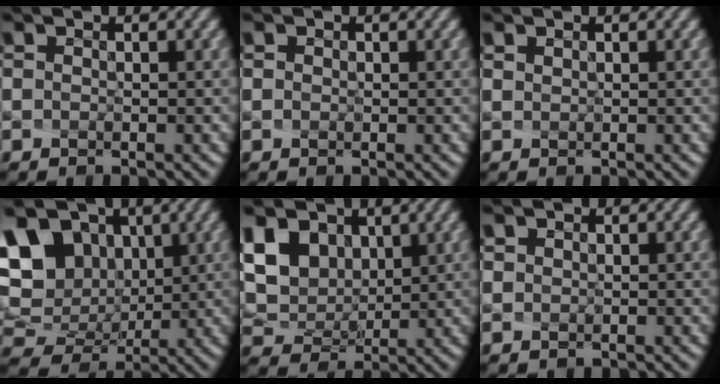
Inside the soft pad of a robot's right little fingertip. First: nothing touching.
{"total": 1.0, "force": [0.4, 0.8, 0.5], "torque": [-0.006, 0.002, 0.006]}
{"total": 0.9, "force": [0.8, 0.4, 0.3], "torque": [-0.021, -0.005, 0.021]}
{"total": 11.5, "force": [3.1, 8.8, 6.7], "torque": [-0.157, 0.007, 0.081]}
{"total": 9.0, "force": [4.0, 6.3, 5.0], "torque": [-0.127, 0.007, 0.100]}
{"total": 1.9, "force": [1.2, 1.4, 0.6], "torque": [-0.024, -0.001, 0.024]}